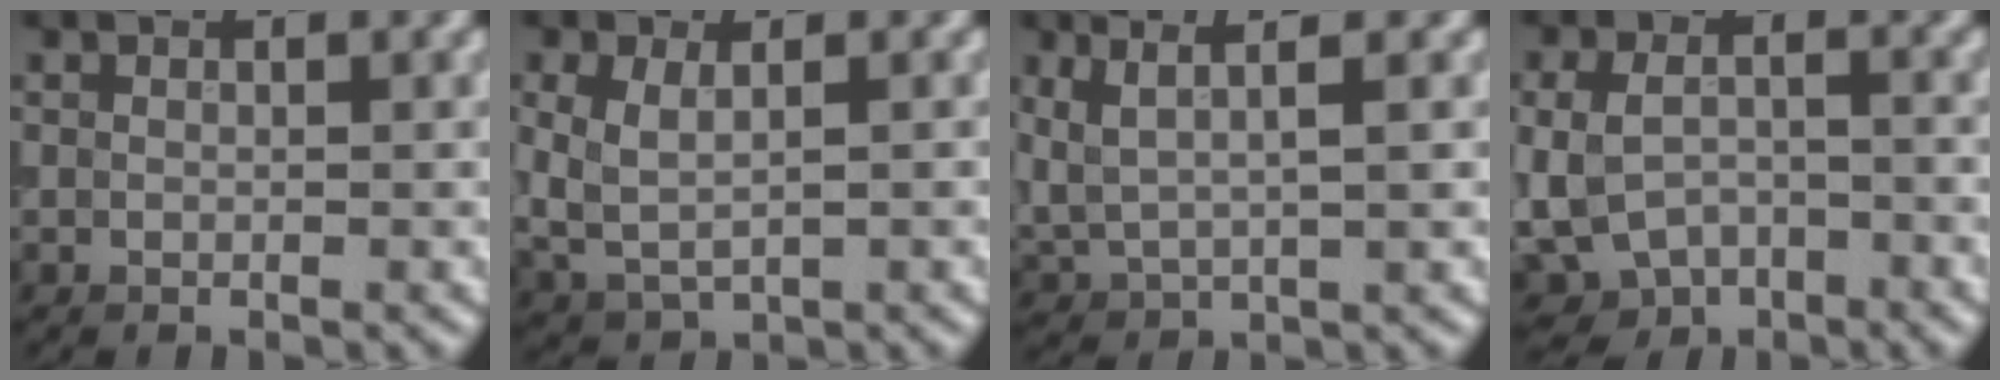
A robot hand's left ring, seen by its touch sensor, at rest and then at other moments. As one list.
[{"total": 3.0, "force": [0.5, 1.6, 2.5], "torque": [-0.057, -0.001, 0.013]}, {"total": 4.4, "force": [2.3, 1.0, 3.7], "torque": [-0.077, 0.006, 0.044]}, {"total": 5.5, "force": [-2.1, 3.9, 3.2], "torque": [-0.063, -0.012, -0.031]}]